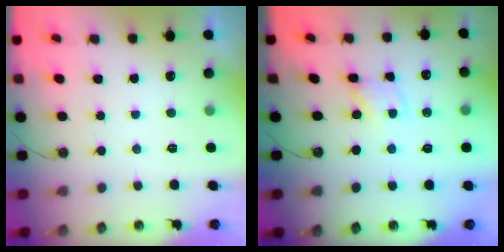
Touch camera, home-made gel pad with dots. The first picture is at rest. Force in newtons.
{"total": 1.2, "press": 1.2, "slide": 0.2}